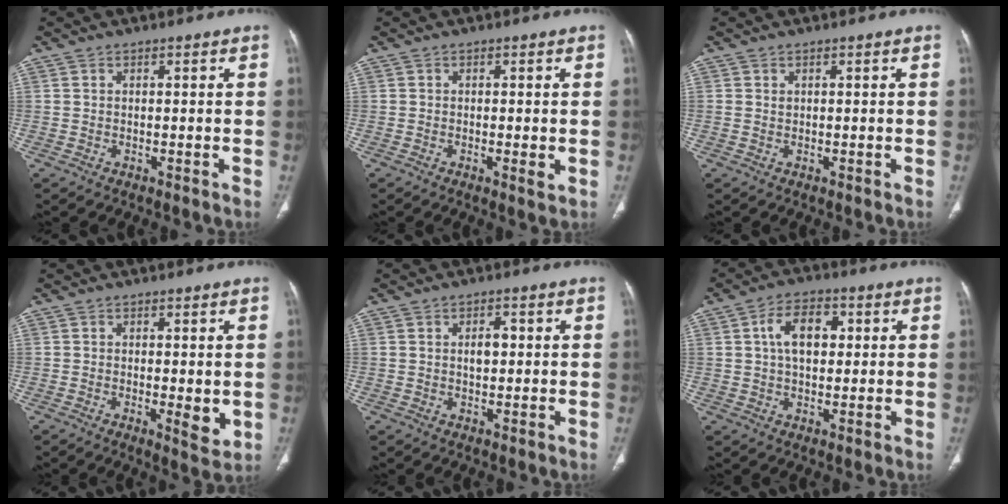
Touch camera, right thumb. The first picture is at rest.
{"total": 2.0, "force": [-0.4, 0.6, 1.9], "torque": [-0.033, -0.006, -0.005]}
{"total": 0.5, "force": [0.2, 0.4, 0.3], "torque": [-0.003, 0.000, 0.006]}
{"total": 4.6, "force": [-0.6, 1.6, 4.2], "torque": [-0.059, -0.013, -0.006]}
{"total": 2.9, "force": [0.4, 1.7, 2.3], "torque": [-0.029, 0.005, 0.007]}
{"total": 8.2, "force": [1.7, 5.0, 6.2], "torque": [-0.093, 0.010, 0.026]}